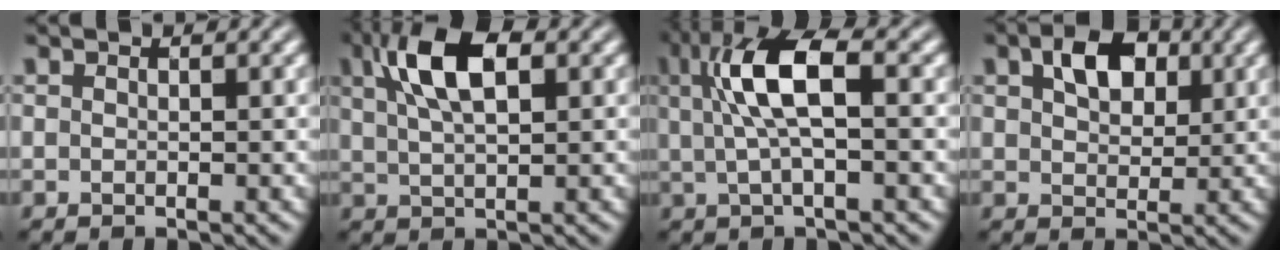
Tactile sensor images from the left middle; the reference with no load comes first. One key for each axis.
{"total": 6.4, "fx": 2.3, "fy": 2.6, "fz": 5.4, "tx": -0.110, "ty": 0.012, "tz": 0.038}
{"total": 6.4, "fx": 0.9, "fy": 2.0, "fz": 6.0, "tx": -0.131, "ty": 0.010, "tz": 0.019}
{"total": 3.9, "fx": 1.5, "fy": 2.5, "fz": 2.5, "tx": -0.054, "ty": 0.005, "tz": 0.027}